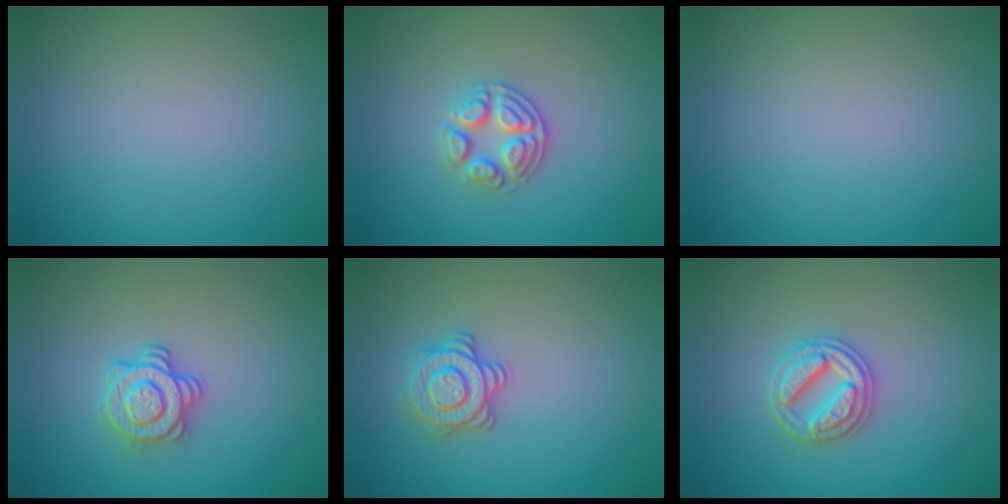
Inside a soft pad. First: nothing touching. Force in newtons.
{"total": 2.9, "press": 2.7, "slide": 1.0}
{"total": 0.0}
{"total": 2.9, "press": 2.6, "slide": 1.2}
{"total": 2.8, "press": 2.7, "slide": 0.7}
{"total": 3.1, "press": 3.1, "slide": 0.4}